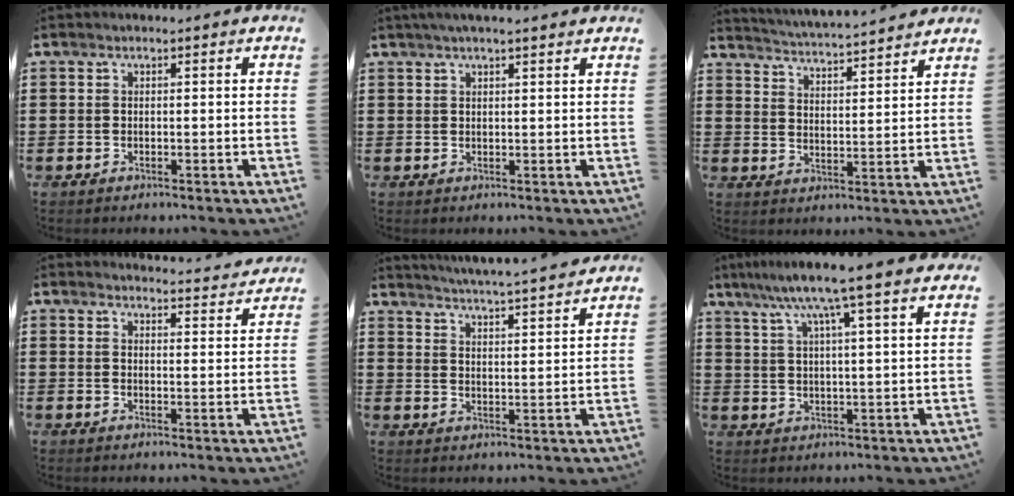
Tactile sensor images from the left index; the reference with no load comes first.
{"total": 2.2, "force": [1.8, 0.0, 1.3], "torque": [-0.028, 0.004, 0.033]}
{"total": 3.8, "force": [3.8, -0.5, 0.4], "torque": [-0.028, -0.034, 0.061]}
{"total": 3.3, "force": [3.3, 0.0, 0.3], "torque": [-0.010, -0.023, 0.057]}
{"total": 4.1, "force": [4.0, -1.0, 0.7], "torque": [-0.032, -0.034, 0.064]}
{"total": 8.7, "force": [6.4, -0.3, 6.0], "torque": [-0.134, -0.016, 0.106]}